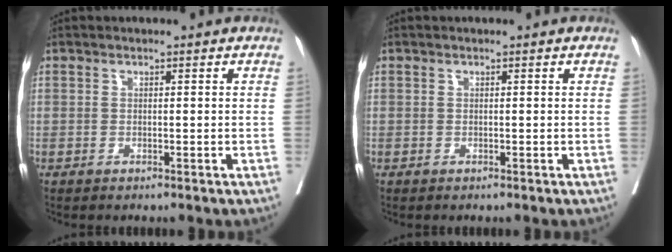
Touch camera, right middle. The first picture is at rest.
{"total": 0.0}